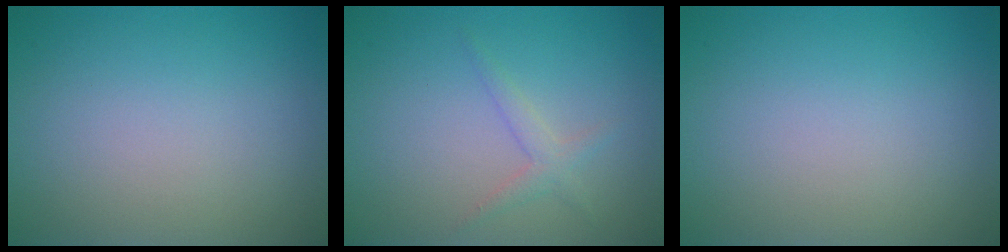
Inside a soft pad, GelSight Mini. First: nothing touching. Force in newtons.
{"total": 1.4, "press": 1.4, "slide": 0.1}
{"total": 0.0}